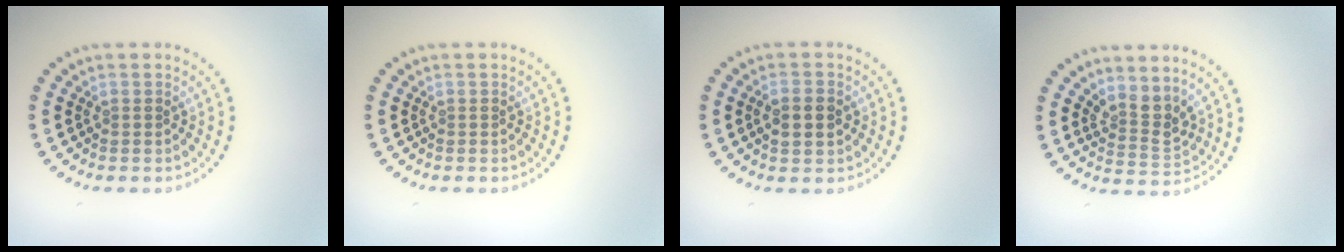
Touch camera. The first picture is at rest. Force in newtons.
{"total": 0.0}
{"total": 2.5, "press": 2.5, "slide": 0.1}
{"total": 2.7, "press": 2.0, "slide": 1.8}